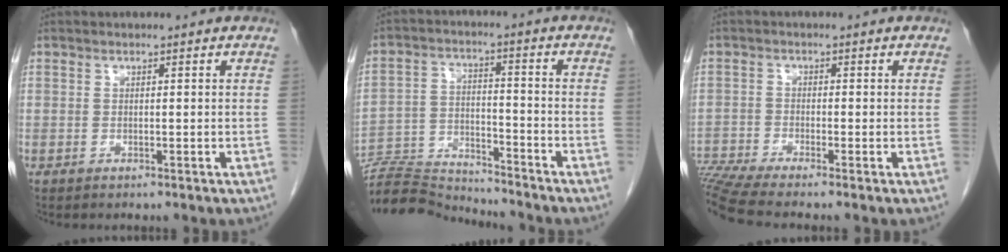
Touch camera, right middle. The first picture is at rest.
{"total": 11.7, "force": [-11.6, 0.0, 0.7], "torque": [-0.010, 0.013, -0.206]}
{"total": 6.7, "force": [-5.8, -1.5, 3.0], "torque": [-0.062, -0.011, -0.106]}